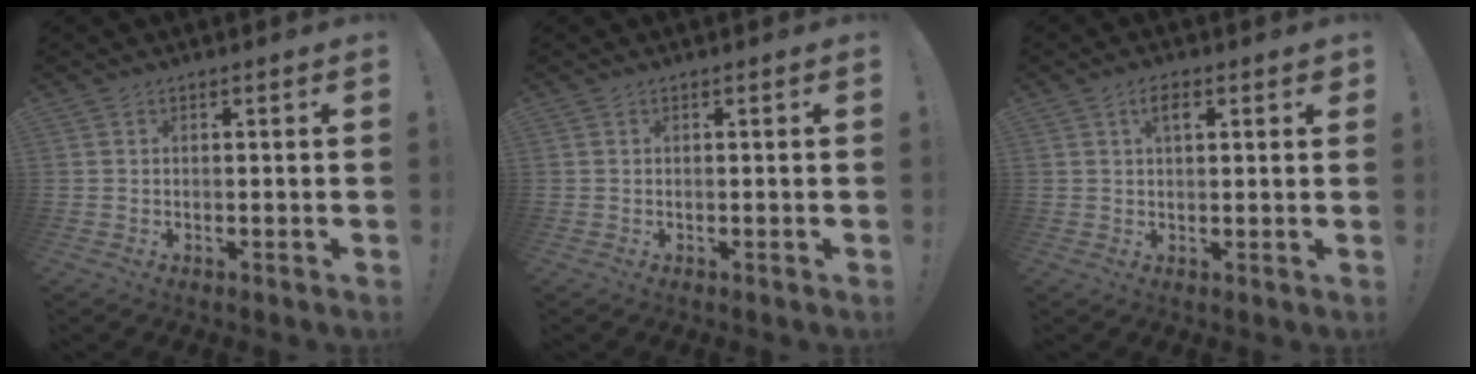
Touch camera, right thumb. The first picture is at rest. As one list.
[{"total": 0.0}, {"total": 4.1, "force": [1.8, 1.9, 3.2], "torque": [-0.047, -0.001, 0.026]}]